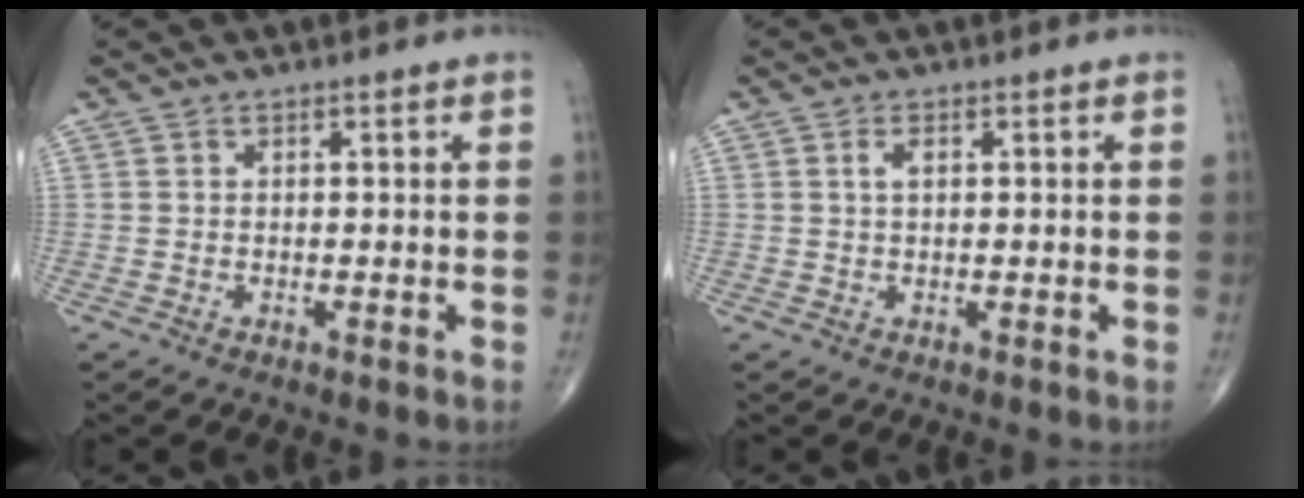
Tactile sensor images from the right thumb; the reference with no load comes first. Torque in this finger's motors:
{"motor_torque": [-0.05, 0.88, 0.21, 0.12, -0.01]}